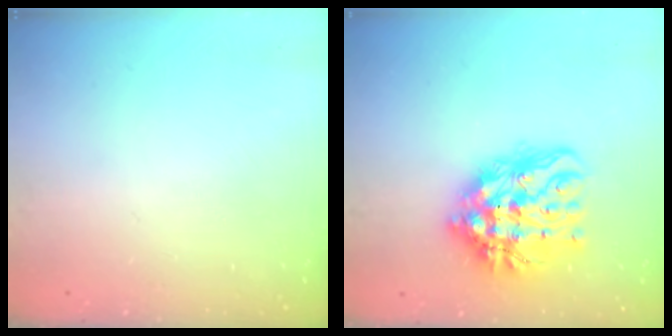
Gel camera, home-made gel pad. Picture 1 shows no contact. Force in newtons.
{"total": 17.9, "press": 17.8, "slide": 2.1}